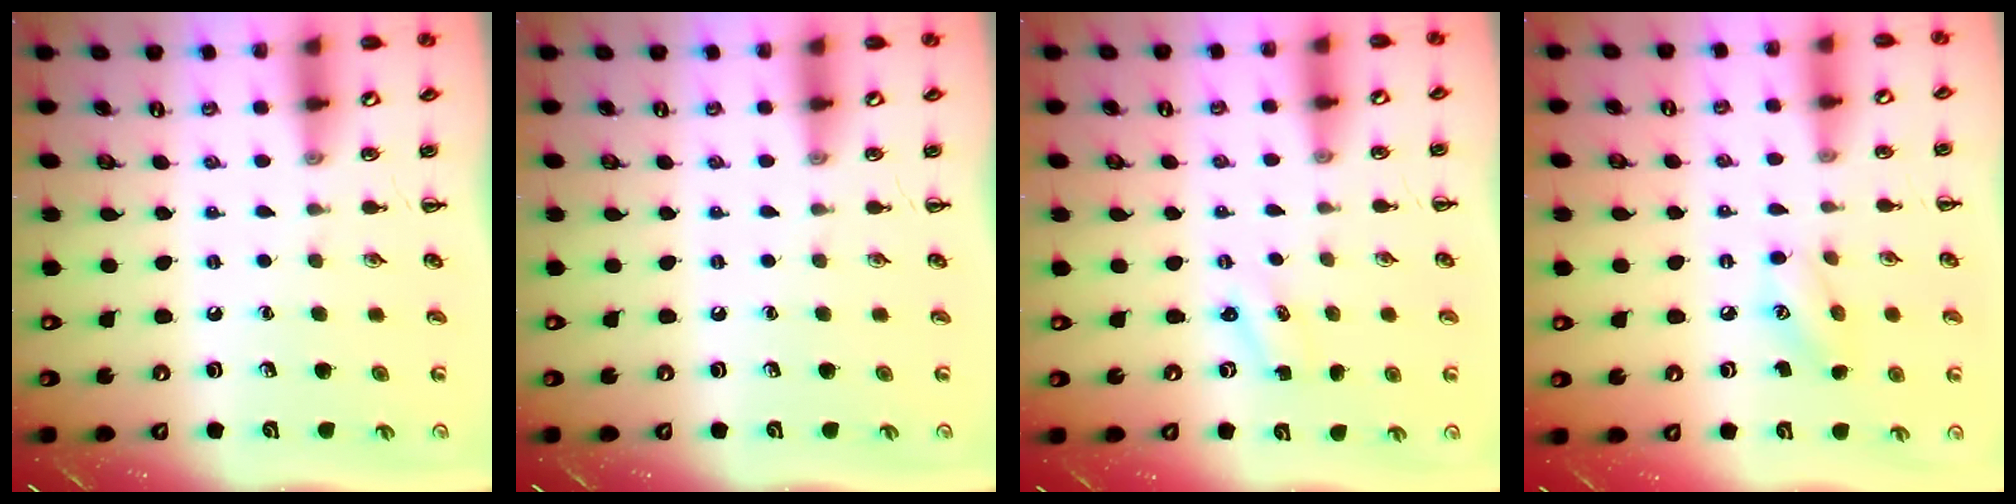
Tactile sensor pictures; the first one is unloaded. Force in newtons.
{"total": 0.0}
{"total": 0.8, "press": 0.8, "slide": 0.3}
{"total": 7.0, "press": 7.0, "slide": 0.8}